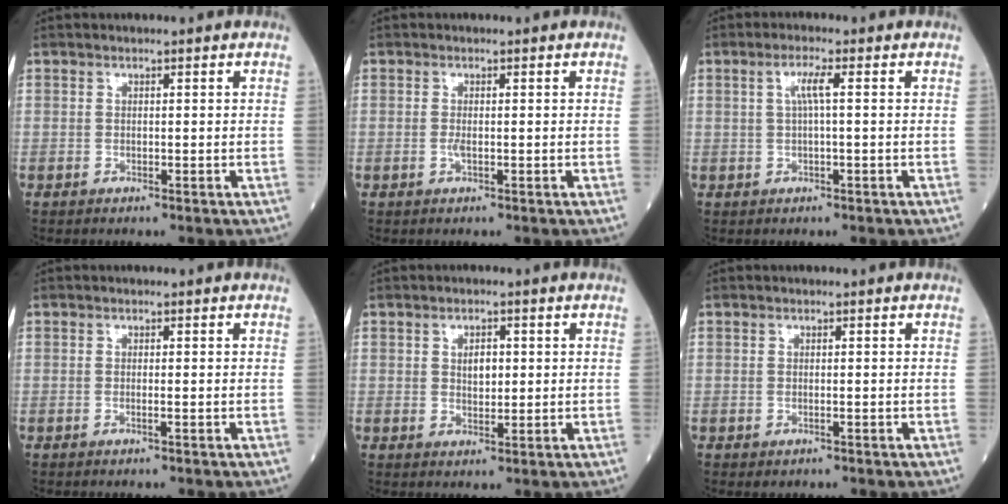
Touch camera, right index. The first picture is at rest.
{"total": 0.9, "force": [-0.2, 0.1, 0.9], "torque": [-0.022, -0.002, -0.005]}
{"total": 2.8, "force": [0.5, -0.1, 2.7], "torque": [-0.056, 0.006, 0.009]}
{"total": 0.6, "force": [-0.2, -0.1, 0.5], "torque": [-0.011, 0.001, -0.005]}
{"total": 2.8, "force": [0.6, 1.5, 2.3], "torque": [-0.036, -0.001, 0.010]}
{"total": 0.7, "force": [-0.2, 0.3, 0.5], "torque": [-0.014, -0.003, -0.001]}